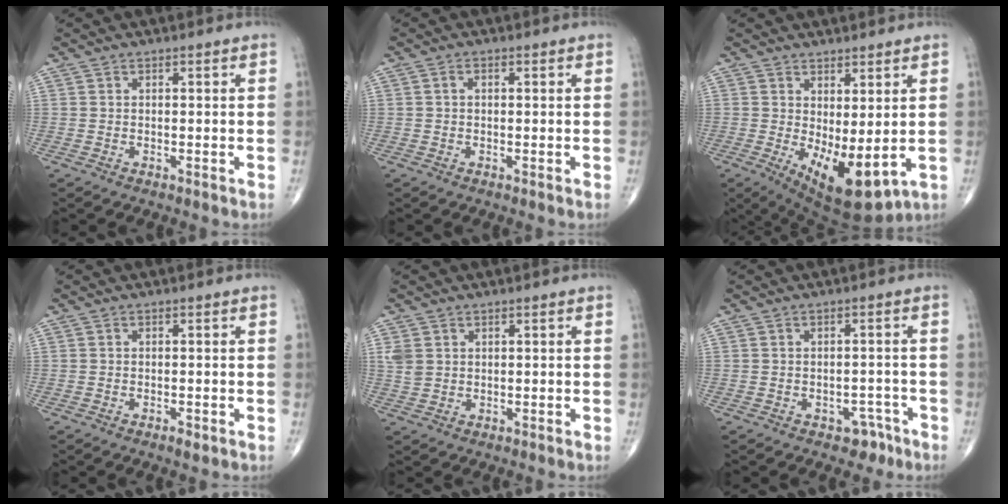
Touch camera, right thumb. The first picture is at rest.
{"total": 1.1, "force": [0.1, 0.7, 0.8], "torque": [-0.012, 0.005, -0.001]}
{"total": 10.8, "force": [-1.0, 4.5, 9.8], "torque": [-0.147, -0.024, 0.005]}
{"total": 1.3, "force": [-0.7, 0.6, 1.0], "torque": [-0.018, -0.002, -0.013]}
{"total": 3.1, "force": [0.8, 2.5, 1.6], "torque": [-0.031, 0.001, 0.024]}
{"total": 3.8, "force": [-2.3, 2.6, 1.5], "torque": [0.001, 0.020, -0.026]}